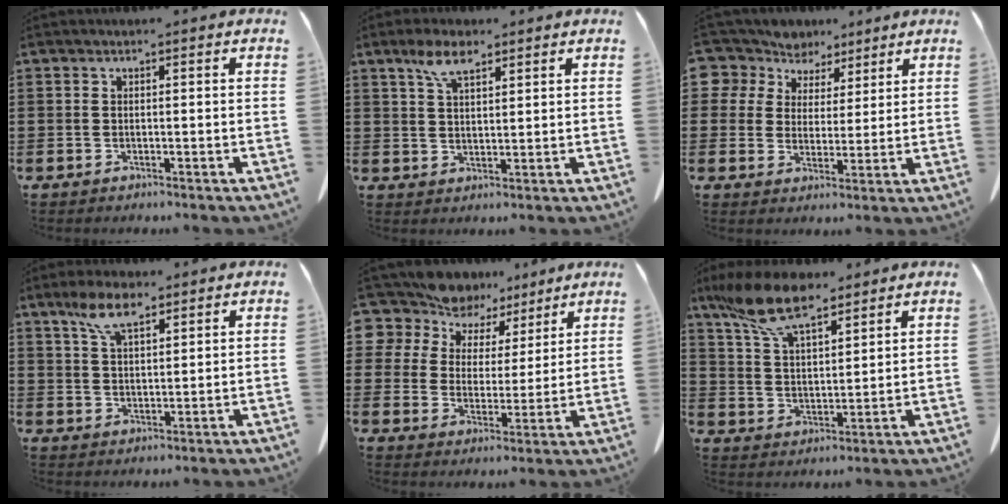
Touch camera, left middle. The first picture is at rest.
{"total": 5.5, "force": [3.4, 2.0, 3.8], "torque": [-0.083, 0.004, 0.063]}
{"total": 6.5, "force": [5.2, 3.9, -0.1], "torque": [-0.039, -0.021, 0.097]}
{"total": 6.8, "force": [4.4, 2.3, 4.6], "torque": [-0.101, 0.003, 0.081]}
{"total": 8.5, "force": [7.5, 3.9, 0.4], "torque": [-0.054, -0.048, 0.142]}
{"total": 11.2, "force": [8.4, 3.7, 6.3], "torque": [-0.145, -0.015, 0.159]}